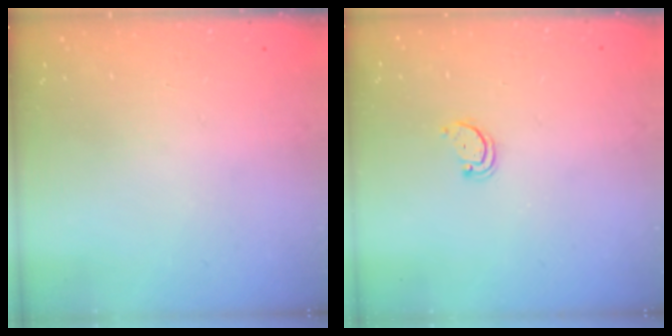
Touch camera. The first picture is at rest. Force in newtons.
{"total": 2.2, "press": 2.1, "slide": 0.4}